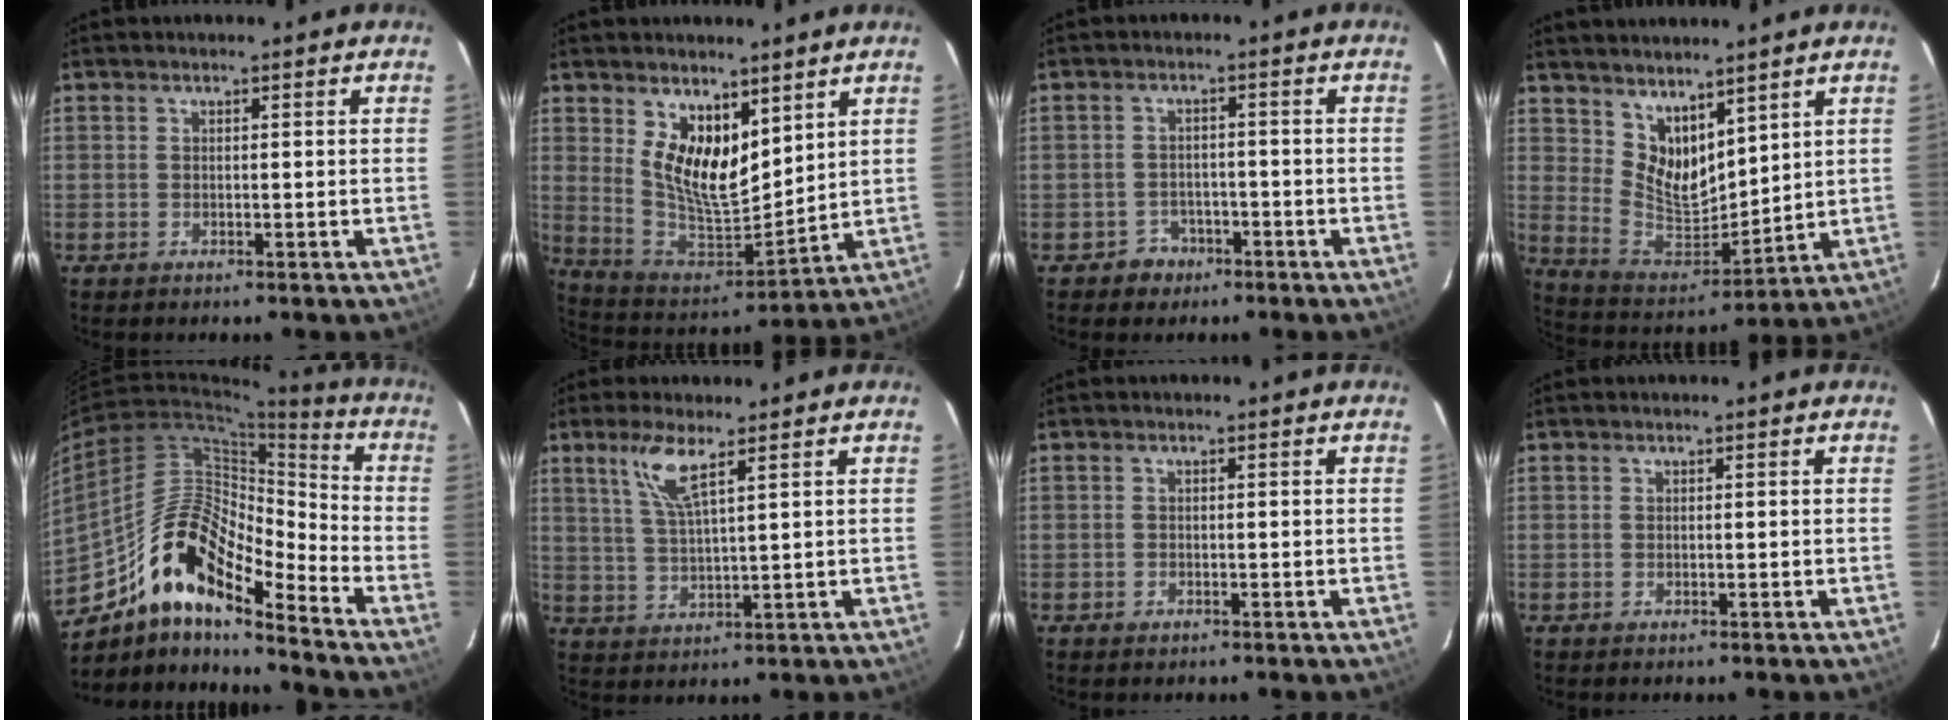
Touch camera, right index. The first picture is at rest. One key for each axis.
{"total": 12.9, "fx": 6.6, "fy": 6.4, "fz": 9.1, "tx": -0.167, "ty": -0.014, "tz": 0.137}
{"total": 3.9, "fx": -2.4, "fy": 3.1, "fz": 0.0, "tx": -0.010, "ty": 0.014, "tz": -0.032}
{"total": 10.8, "fx": 7.4, "fy": 5.8, "fz": 5.3, "tx": -0.096, "ty": -0.006, "tz": 0.157}
{"total": 16.5, "fx": -11.8, "fy": 4.8, "fz": 10.4, "tx": -0.179, "ty": 0.011, "tz": -0.224}
{"total": 6.2, "fx": 3.8, "fy": 0.6, "fz": 5.0, "tx": -0.108, "ty": -0.003, "tz": 0.080}
{"total": 0.7, "fx": -0.5, "fy": 0.5, "fz": 0.0, "tx": 0.000, "ty": 0.000, "tz": -0.007}
{"total": 0.0}